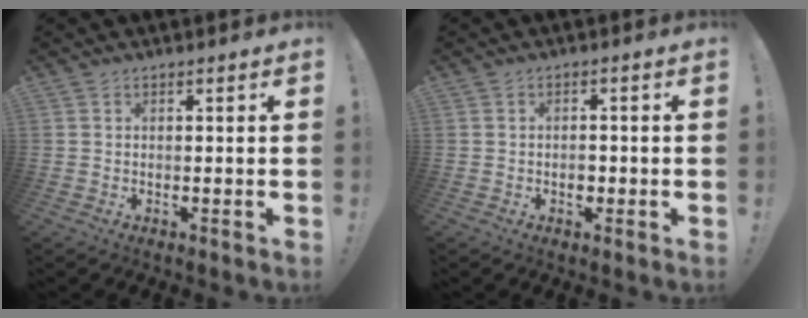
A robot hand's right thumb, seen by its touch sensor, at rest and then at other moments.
{"total": 2.4, "force": [-0.7, 1.8, 1.4], "torque": [-0.015, 0.001, -0.015]}